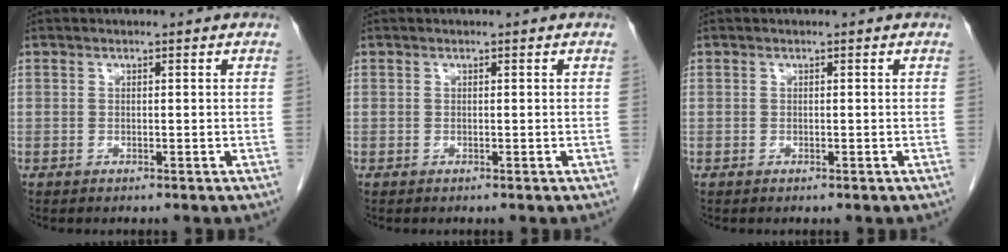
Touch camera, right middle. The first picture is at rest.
{"total": 0.0}
{"total": 0.0}